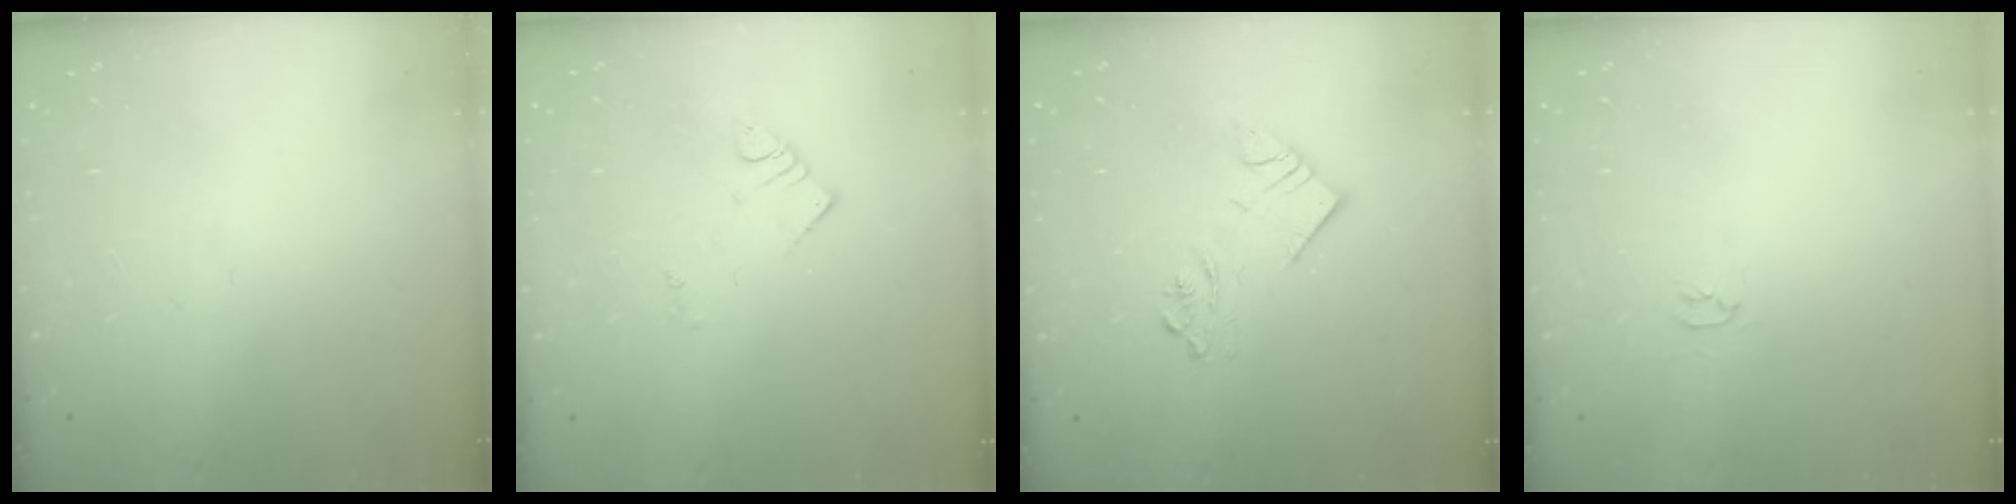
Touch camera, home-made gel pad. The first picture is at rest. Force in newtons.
{"total": 2.7, "press": 2.7, "slide": 0.4}
{"total": 6.1, "press": 6.1, "slide": 0.4}
{"total": 2.0, "press": 2.0, "slide": 0.3}